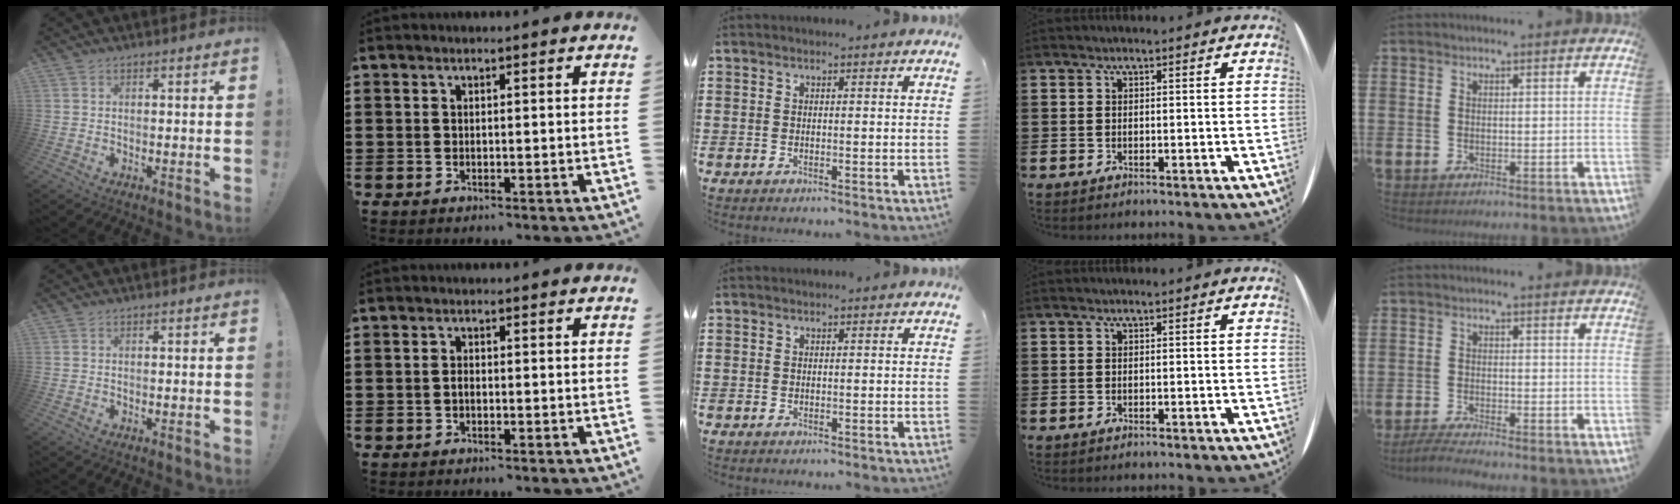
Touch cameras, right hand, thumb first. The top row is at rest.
{"index": {"total": 0.9, "force": [-0.3, 0.4, 0.8], "torque": [-0.017, -0.002, -0.005]}, "little": {"total": 1.9, "force": [-1.6, 0.0, 1.1], "torque": [-0.017, 0.003, -0.029]}}